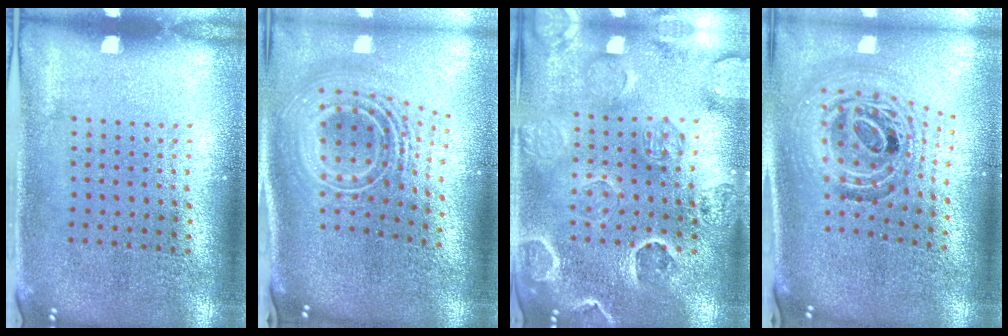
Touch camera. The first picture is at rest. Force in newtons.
{"total": 2.8, "press": 1.8, "slide": 2.2}
{"total": 2.8, "press": 2.7, "slide": 0.8}
{"total": 1.6, "press": 1.3, "slide": 0.9}